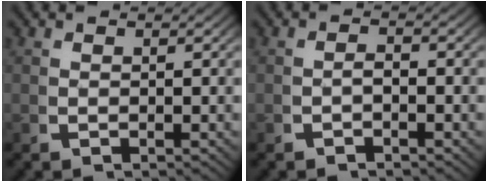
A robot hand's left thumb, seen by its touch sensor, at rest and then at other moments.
{"total": 1.2, "force": [-0.9, 0.5, 0.6], "torque": [-0.014, -0.003, -0.013]}